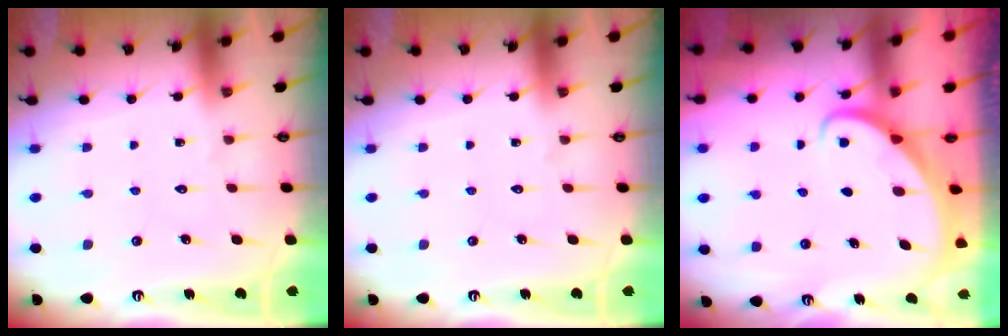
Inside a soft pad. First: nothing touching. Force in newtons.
{"total": 0.0}
{"total": 2.3, "press": 2.3, "slide": 0.2}